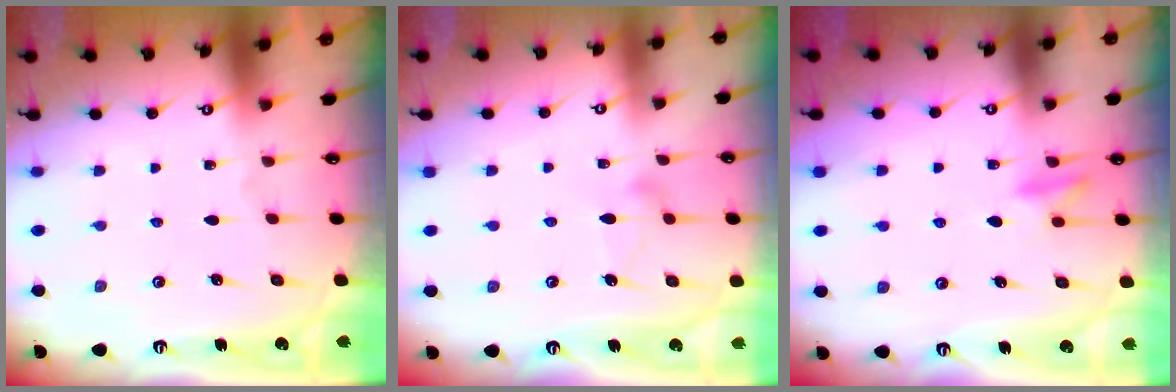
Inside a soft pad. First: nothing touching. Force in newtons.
{"total": 10.3, "press": 10.3, "slide": 0.4}
{"total": 9.0, "press": 8.9, "slide": 1.2}